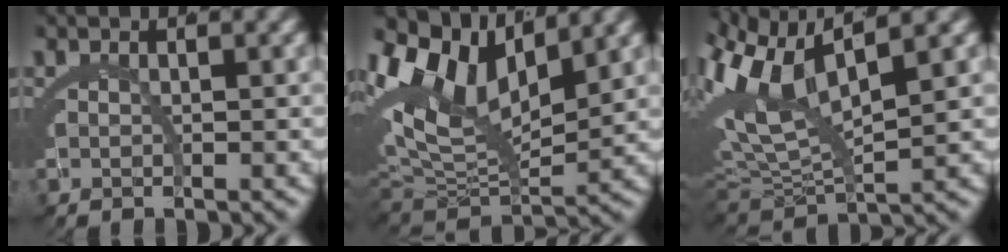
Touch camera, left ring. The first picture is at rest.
{"total": 11.4, "force": [2.6, 7.4, 8.3], "torque": [-0.172, -0.006, 0.045]}
{"total": 8.7, "force": [2.0, 5.2, 6.6], "torque": [-0.145, 0.000, 0.034]}